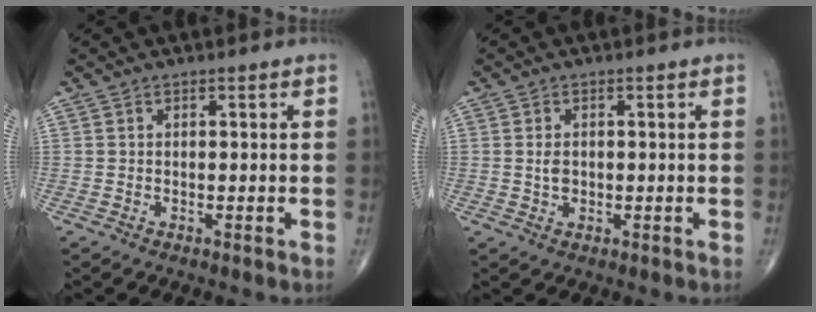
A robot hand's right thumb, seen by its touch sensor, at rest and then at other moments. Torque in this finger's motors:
{"motor_torque": [-0.45, 0.58, 0.49, 0.14, 0.03]}